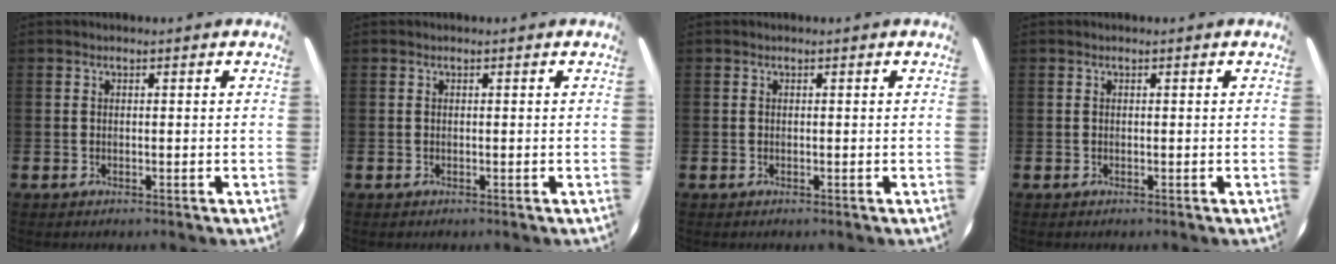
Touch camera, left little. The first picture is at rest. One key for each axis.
{"total": 0.0}
{"total": 0.0}
{"total": 0.0}